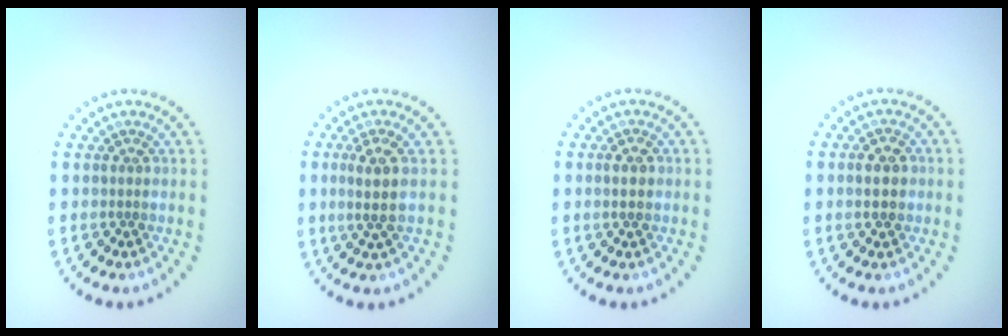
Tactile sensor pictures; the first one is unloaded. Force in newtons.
{"total": 2.4, "press": 1.9, "slide": 1.4}
{"total": 1.7, "press": 1.7, "slide": 0.1}
{"total": 2.2, "press": 2.1, "slide": 0.1}